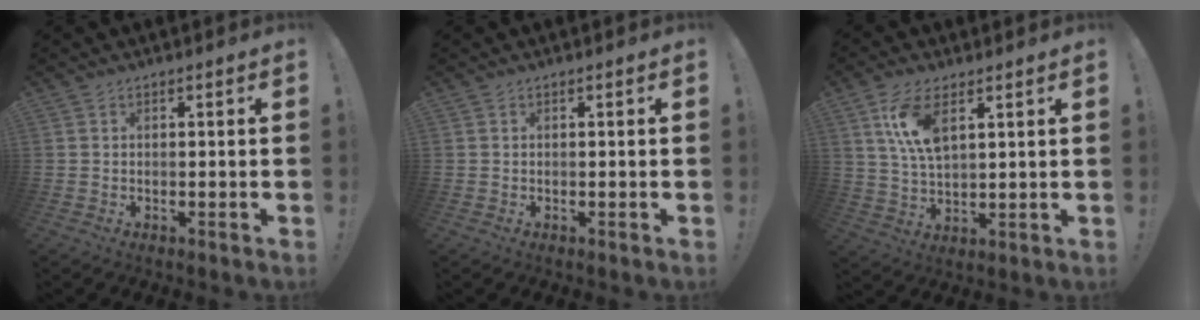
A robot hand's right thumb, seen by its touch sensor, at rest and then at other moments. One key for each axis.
{"total": 0.0}
{"total": 10.1, "fx": 4.7, "fy": 4.6, "fz": 7.7, "tx": -0.157, "ty": -0.011, "tz": 0.084}